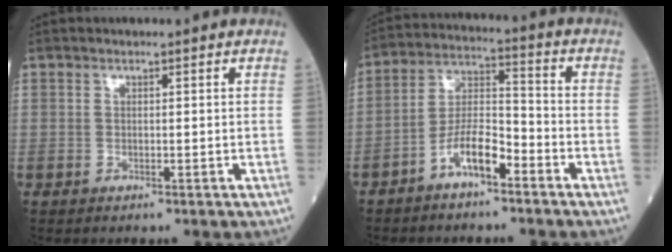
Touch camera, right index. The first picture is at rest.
{"total": 7.7, "force": [-4.8, 2.2, 5.6], "torque": [-0.115, 0.014, -0.091]}